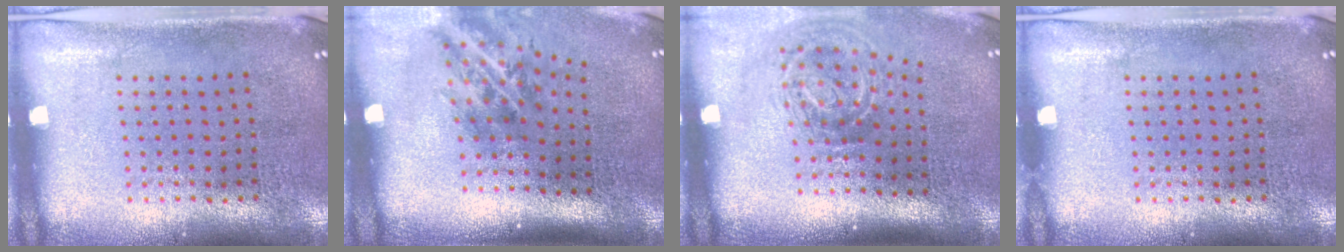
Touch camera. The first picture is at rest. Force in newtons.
{"total": 2.0, "press": 1.3, "slide": 1.5}
{"total": 2.1, "press": 1.2, "slide": 1.6}
{"total": 0.0}